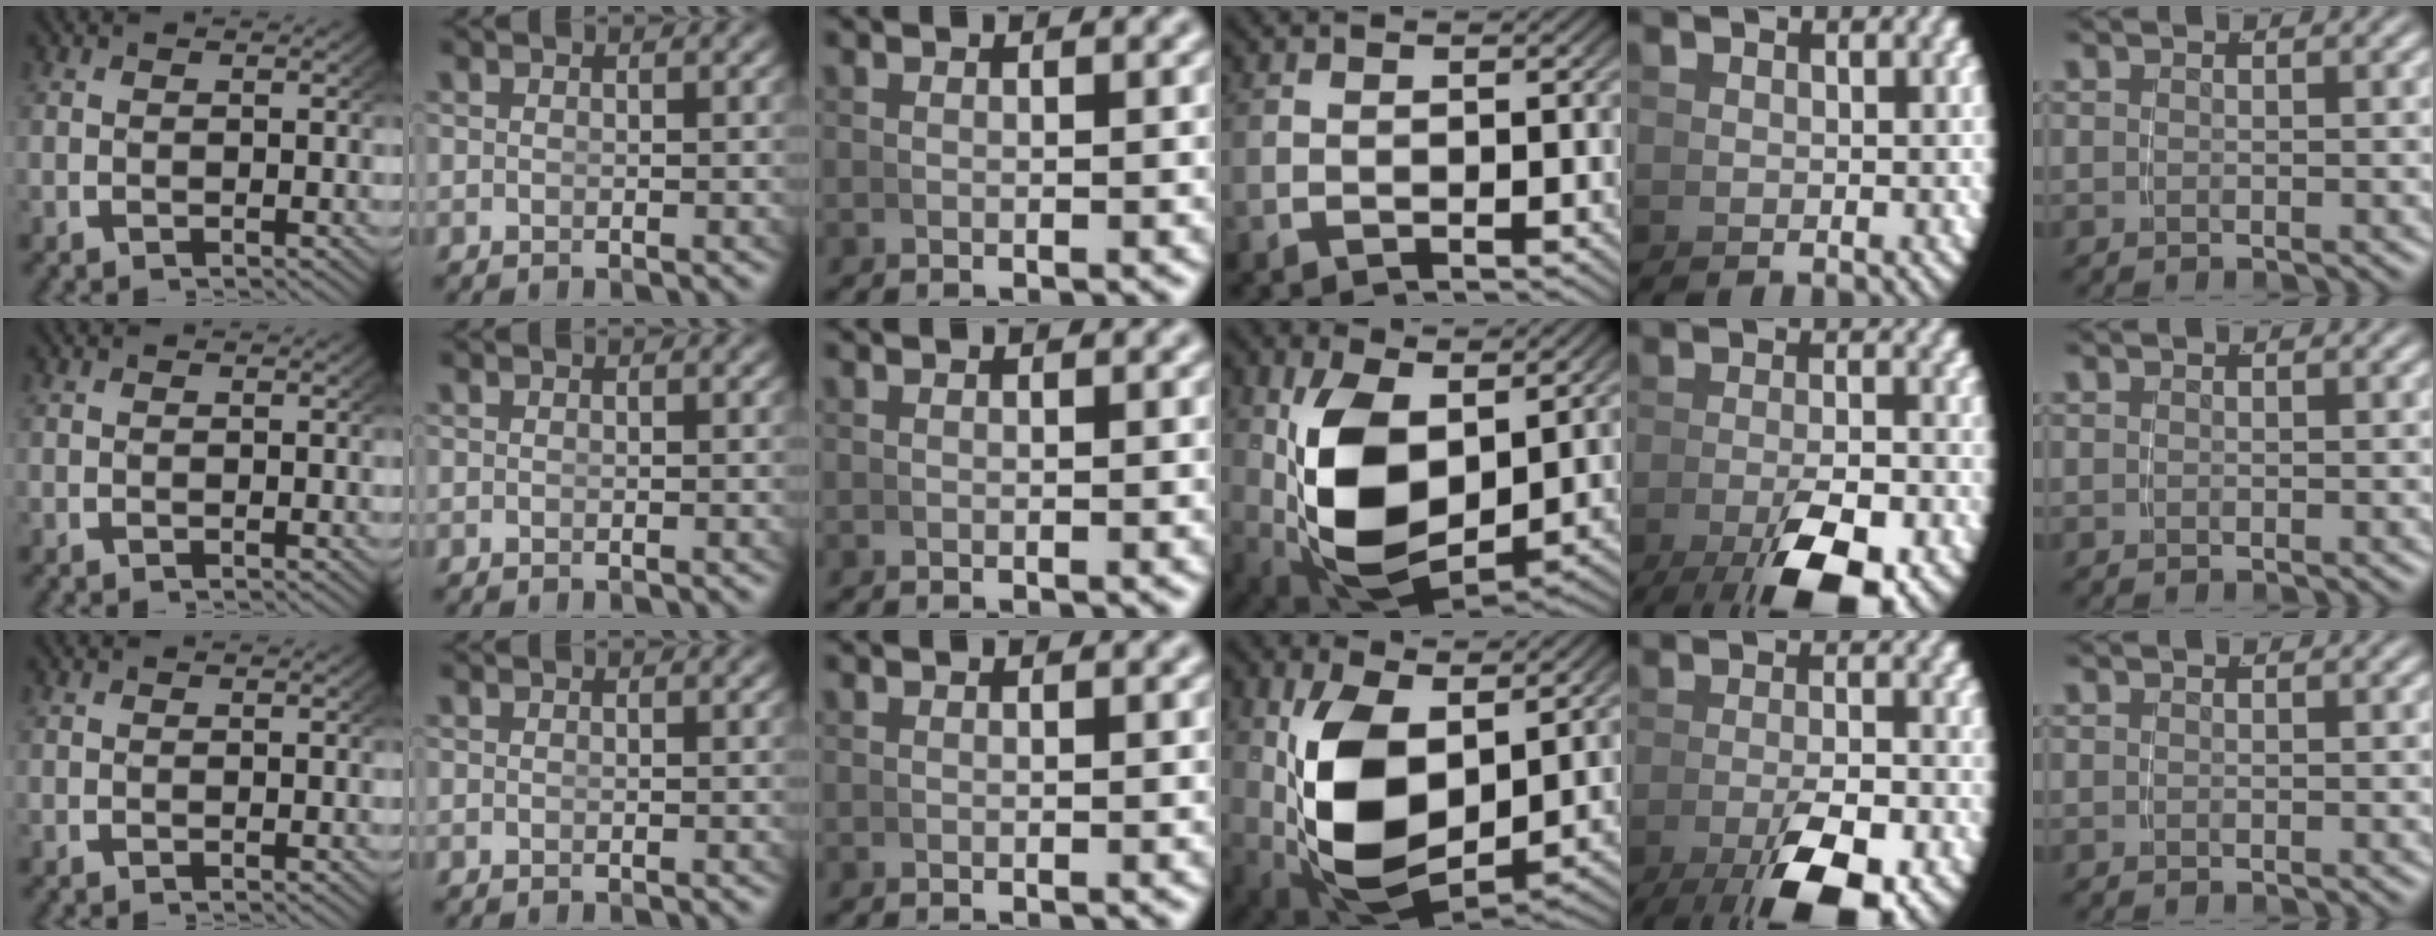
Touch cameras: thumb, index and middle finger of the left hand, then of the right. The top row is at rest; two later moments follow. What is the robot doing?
{"motion": "grasp_and_lifting", "object": "pen"}